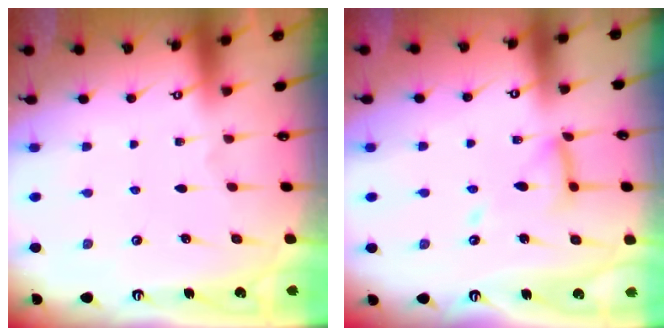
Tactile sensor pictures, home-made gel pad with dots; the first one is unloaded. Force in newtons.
{"total": 10.9, "press": 10.9, "slide": 0.9}